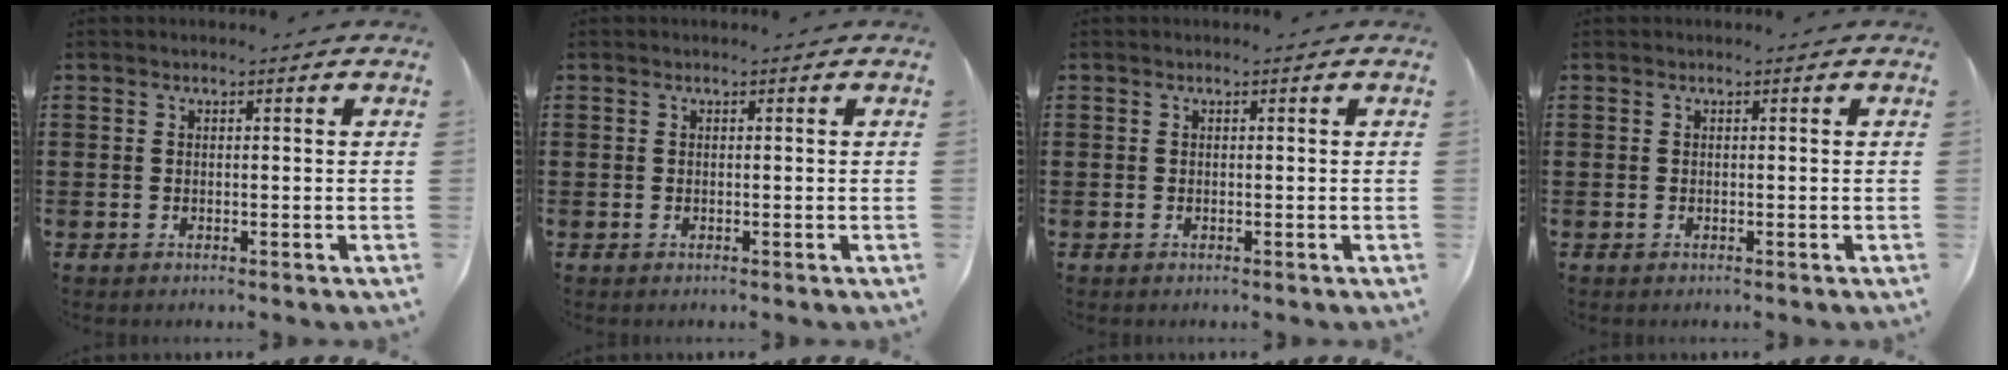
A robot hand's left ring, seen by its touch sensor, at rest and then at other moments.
{"total": 0.0}
{"total": 0.0}
{"total": 0.0}